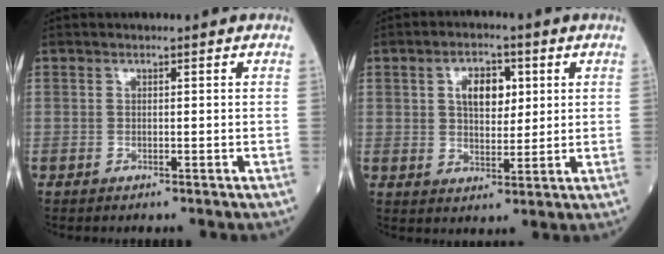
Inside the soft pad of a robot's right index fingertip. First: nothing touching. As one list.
[{"total": 6.1, "force": [1.9, 3.3, 4.8], "torque": [-0.079, 0.010, 0.034]}]